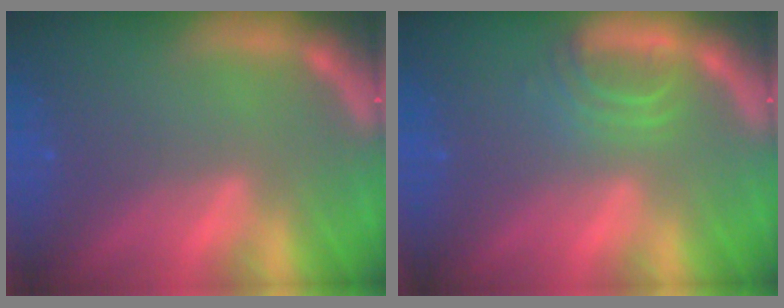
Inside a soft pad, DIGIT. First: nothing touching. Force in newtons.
{"total": 2.9}